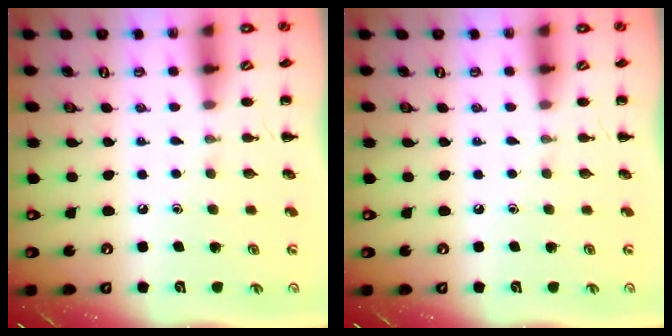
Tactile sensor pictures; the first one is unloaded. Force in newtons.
{"total": 0.0}